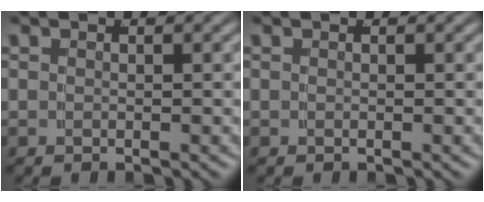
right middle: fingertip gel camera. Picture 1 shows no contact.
{"total": 0.0}